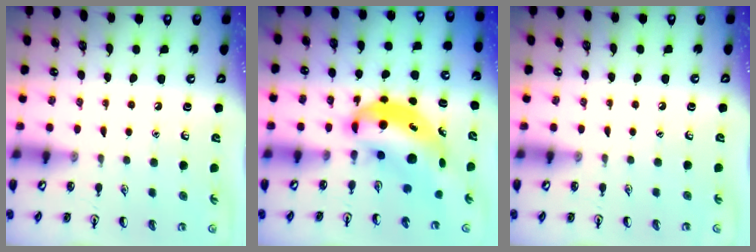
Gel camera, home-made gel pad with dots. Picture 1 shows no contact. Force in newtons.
{"total": 8.0, "press": 7.7, "slide": 2.2}
{"total": 0.0}